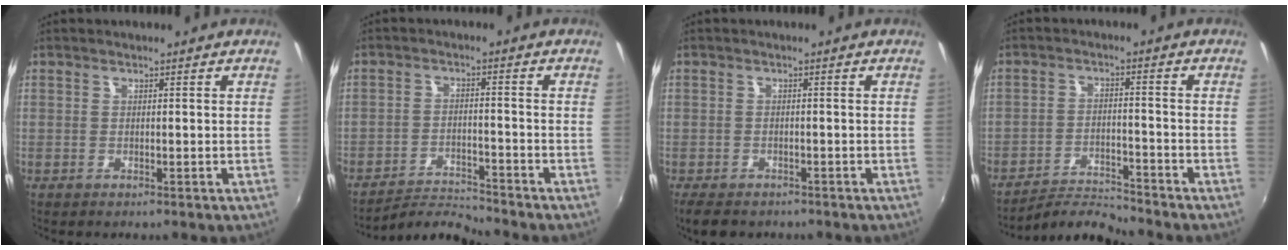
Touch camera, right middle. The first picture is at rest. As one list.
[{"total": 6.1, "force": [-6.0, -1.1, 0.4], "torque": [-0.030, 0.008, -0.112]}, {"total": 4.9, "force": [-3.7, 2.5, 2.1], "torque": [-0.051, -0.013, -0.058]}, {"total": 6.8, "force": [-6.7, -1.0, 0.7], "torque": [-0.033, 0.007, -0.123]}]